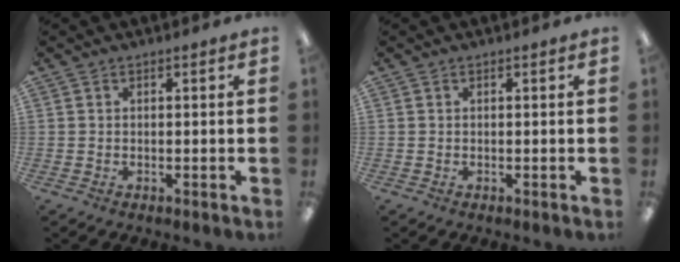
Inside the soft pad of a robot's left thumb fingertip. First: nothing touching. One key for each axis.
{"total": 0.0}